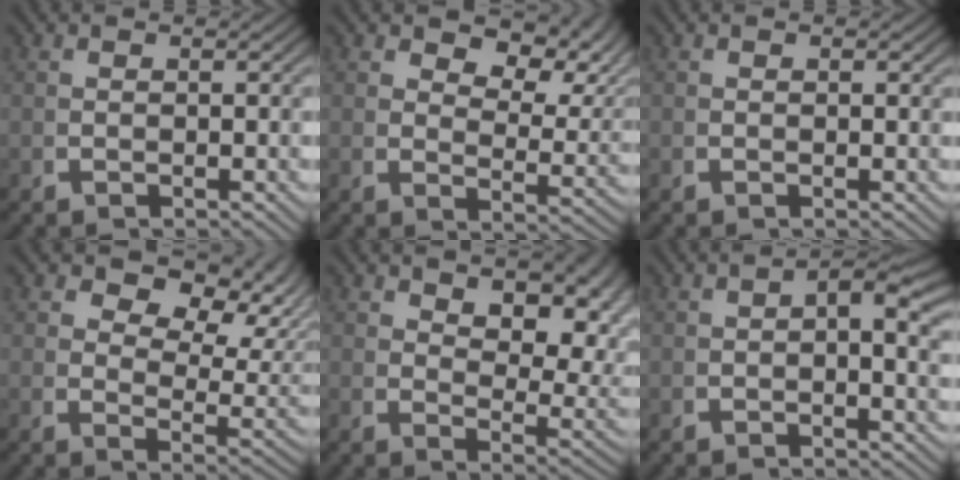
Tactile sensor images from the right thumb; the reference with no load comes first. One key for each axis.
{"total": 5.9, "fx": 3.4, "fy": 2.8, "fz": 3.9, "tx": -0.047, "ty": -0.007, "tz": 0.058}
{"total": 0.0}
{"total": 7.2, "fx": 3.4, "fy": 4.1, "fz": 4.9, "tx": -0.072, "ty": -0.018, "tz": 0.060}
{"total": 7.3, "fx": 3.0, "fy": 4.0, "fz": 5.3, "tx": -0.073, "ty": -0.014, "tz": 0.055}
{"total": 2.4, "fx": 0.5, "fy": 0.7, "fz": 2.2, "tx": -0.030, "ty": 0.003, "tz": 0.004}